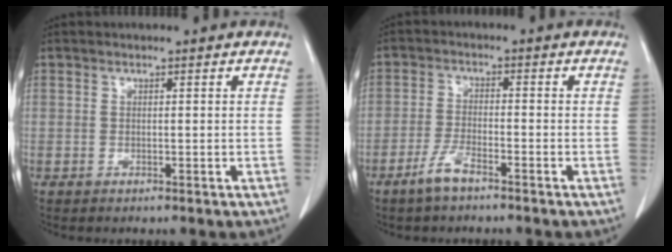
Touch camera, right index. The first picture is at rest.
{"total": 4.0, "force": [-3.0, 0.6, 2.6], "torque": [-0.057, -0.003, -0.058]}